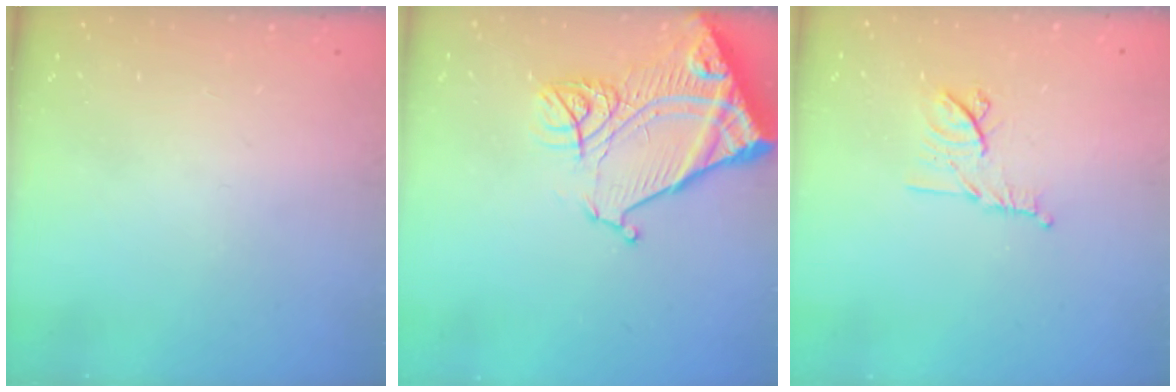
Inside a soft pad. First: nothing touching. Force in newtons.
{"total": 17.1, "press": 17.0, "slide": 1.9}
{"total": 9.7, "press": 9.7, "slide": 0.6}